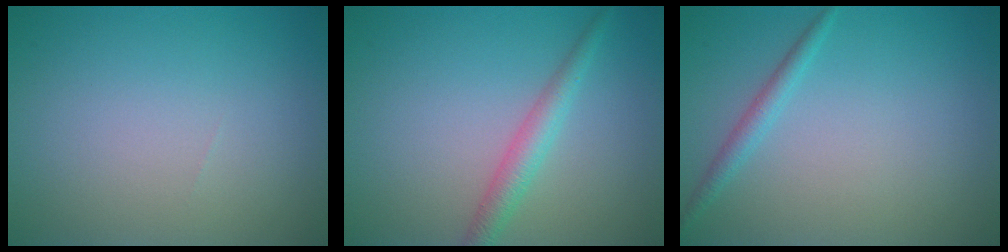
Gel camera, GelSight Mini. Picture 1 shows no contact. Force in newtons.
{"total": 2.5, "press": 2.5, "slide": 0.1}
{"total": 1.4, "press": 1.4, "slide": 0.1}